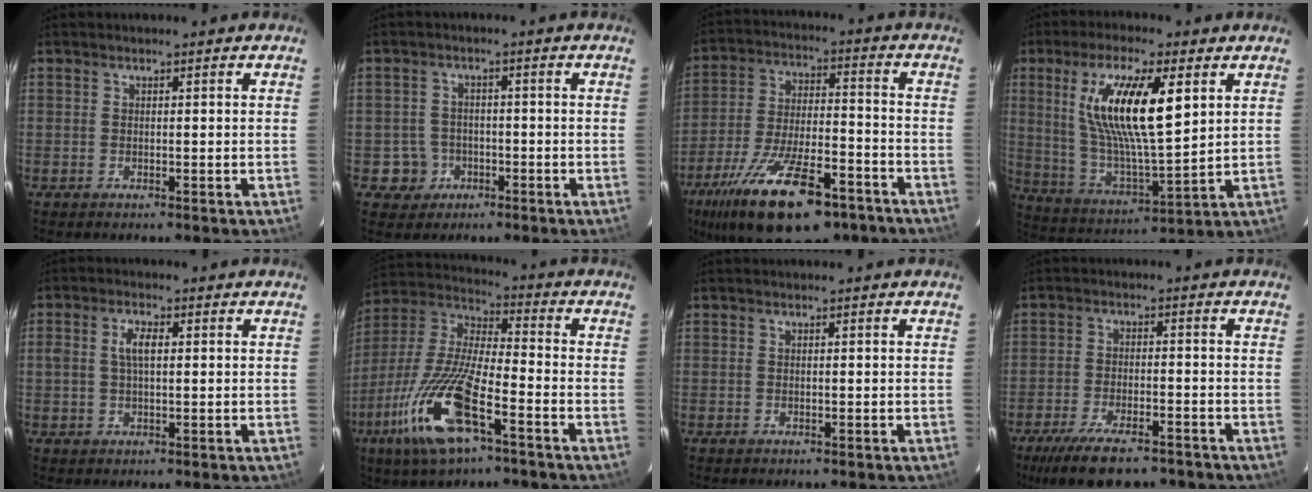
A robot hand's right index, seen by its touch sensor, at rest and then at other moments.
{"total": 4.7, "force": [-1.8, 4.3, 0.1], "torque": [-0.011, 0.021, -0.025]}
{"total": 23.3, "force": [-15.0, 8.7, 15.4], "torque": [-0.290, -0.035, -0.236]}
{"total": 17.8, "force": [5.8, 4.8, 16.1], "torque": [-0.302, -0.002, 0.117]}
{"total": 3.8, "force": [0.6, 1.7, 3.4], "torque": [-0.064, 0.008, 0.013]}
{"total": 18.7, "force": [-9.4, 5.1, 15.4], "torque": [-0.331, -0.031, -0.187]}
{"total": 0.0}
{"total": 11.9, "force": [-8.9, 3.9, 6.8], "torque": [-0.154, -0.031, -0.144]}